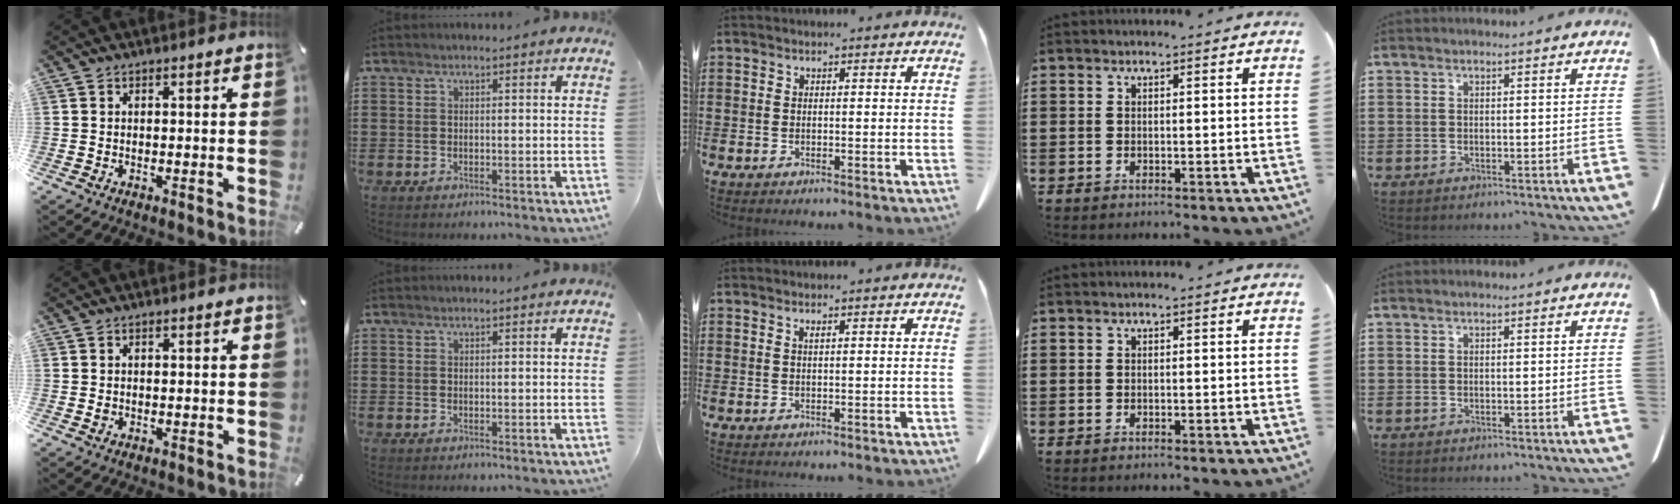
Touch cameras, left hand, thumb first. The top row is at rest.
{"thumb": {"total": 1.0, "force": [-0.1, 0.7, 0.6], "torque": [-0.012, 0.002, -0.003]}, "middle": {"total": 0.7, "force": [0.3, 0.1, 0.6], "torque": [-0.013, -0.001, 0.007]}}